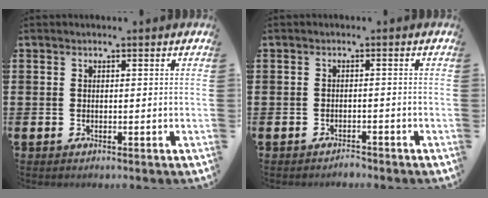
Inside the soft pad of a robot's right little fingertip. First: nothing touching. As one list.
[{"total": 1.1, "force": [-1.1, 0.1, 0.0], "torque": [-0.005, 0.002, -0.024]}]